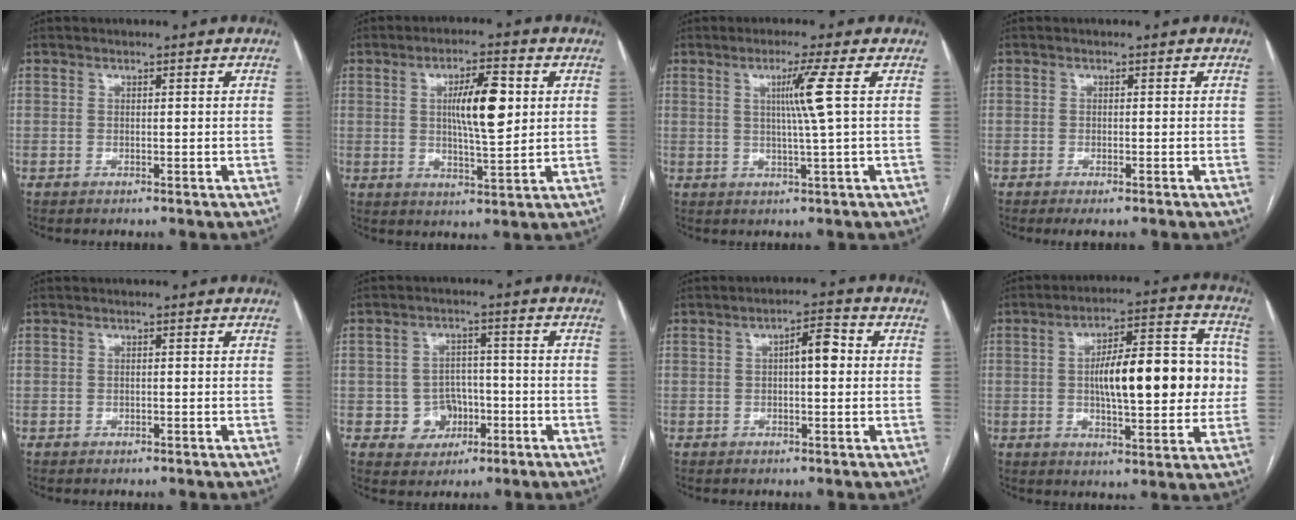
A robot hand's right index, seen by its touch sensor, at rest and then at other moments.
{"total": 8.8, "force": [1.8, 1.8, 8.4], "torque": [-0.143, 0.006, 0.032]}
{"total": 5.2, "force": [1.3, -1.7, 4.7], "torque": [-0.088, -0.005, 0.025]}
{"total": 1.9, "force": [-1.3, 0.3, 1.3], "torque": [-0.019, -0.004, -0.017]}
{"total": 0.0}
{"total": 5.4, "force": [-1.6, 4.9, 1.5], "torque": [-0.016, 0.015, -0.015]}
{"total": 4.4, "force": [0.7, 1.2, 4.2], "torque": [-0.065, 0.015, 0.007]}
{"total": 16.6, "force": [0.5, 5.1, 15.8], "torque": [-0.233, 0.034, 0.010]}